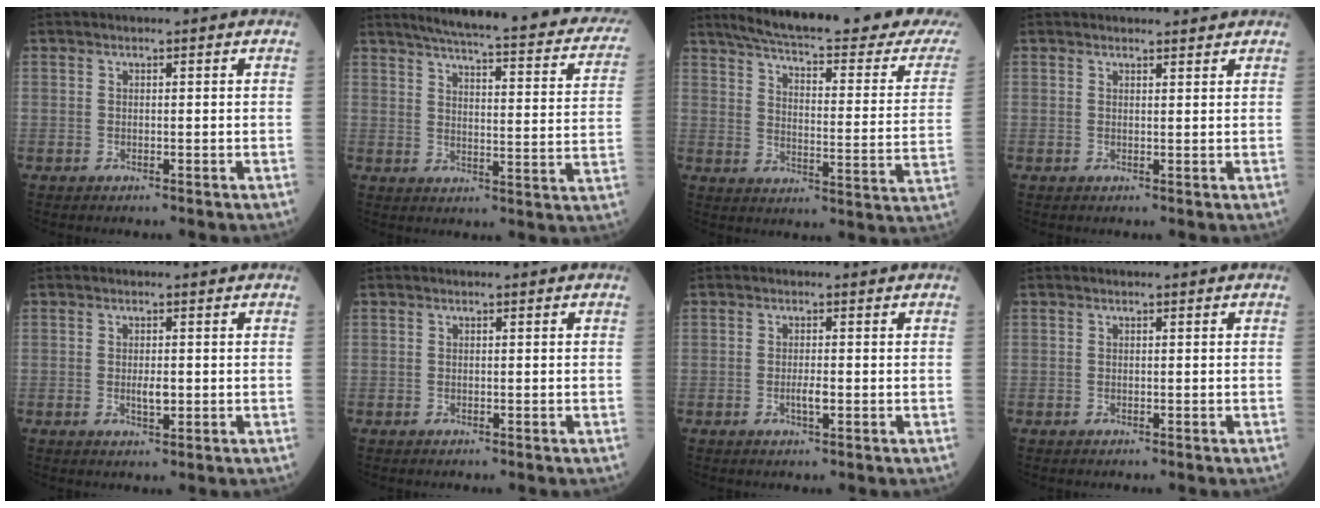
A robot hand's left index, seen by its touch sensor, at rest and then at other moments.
{"total": 27.1, "force": [23.3, 4.2, 13.0], "torque": [-0.178, -0.037, 0.275]}
{"total": 26.8, "force": [24.0, 2.2, 11.8], "torque": [-0.173, -0.065, 0.301]}
{"total": 2.1, "force": [2.0, 0.5, 0.0], "torque": [-0.004, 0.005, 0.031]}
{"total": 2.2, "force": [0.0, 1.0, 2.0], "torque": [-0.038, -0.001, 0.003]}
{"total": 0.0}
{"total": 1.7, "force": [-0.2, 0.5, 1.6], "torque": [-0.031, -0.001, -0.002]}
{"total": 0.0}